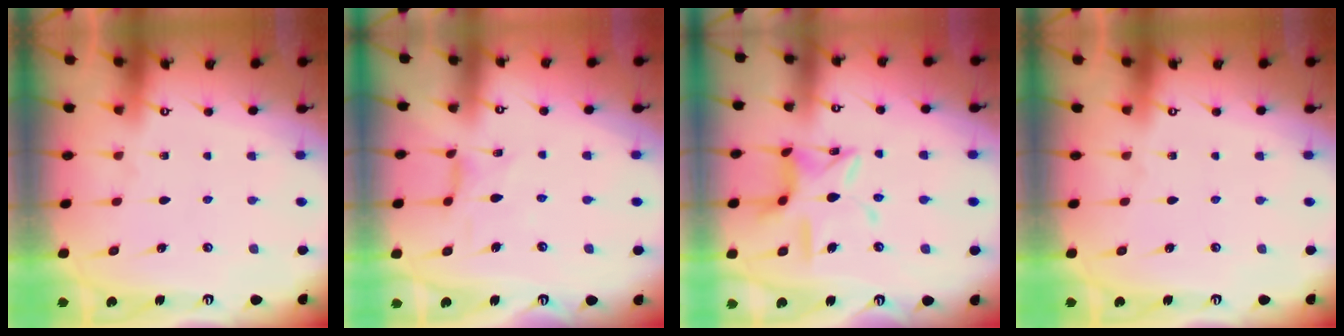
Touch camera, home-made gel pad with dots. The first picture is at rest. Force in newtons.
{"total": 1.2, "press": 1.1, "slide": 0.4}
{"total": 12.3, "press": 12.3, "slide": 0.9}
{"total": 0.0}